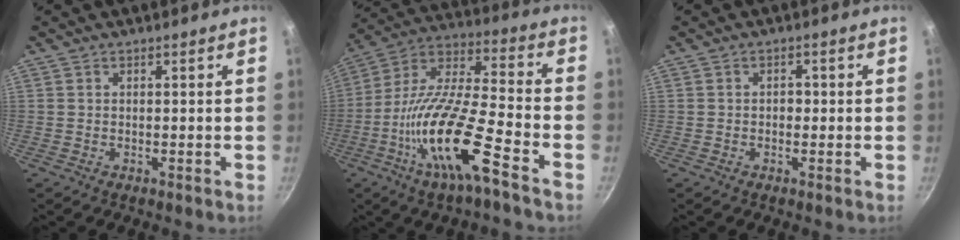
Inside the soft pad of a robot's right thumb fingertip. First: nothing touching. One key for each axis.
{"total": 19.2, "fx": -8.8, "fy": 4.3, "fz": 16.5, "tx": -0.304, "ty": 0.045, "tz": -0.181}
{"total": 1.5, "fx": -0.2, "fy": 1.2, "fz": 0.9, "tx": -0.010, "ty": 0.006, "tz": -0.006}